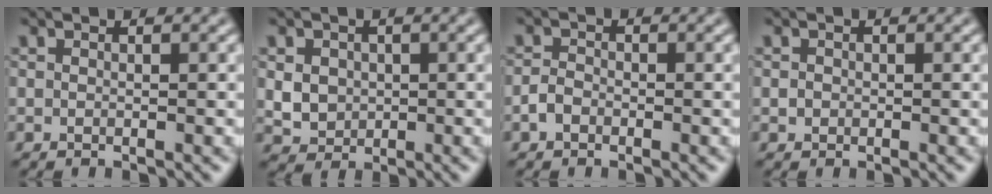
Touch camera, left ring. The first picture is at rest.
{"total": 3.1, "force": [0.4, 2.7, 1.5], "torque": [-0.034, -0.001, 0.010]}
{"total": 1.4, "force": [-0.8, 0.9, 0.6], "torque": [-0.009, 0.003, -0.020]}
{"total": 0.6, "force": [-0.1, 0.6, 0.1], "torque": [0.003, -0.003, -0.003]}